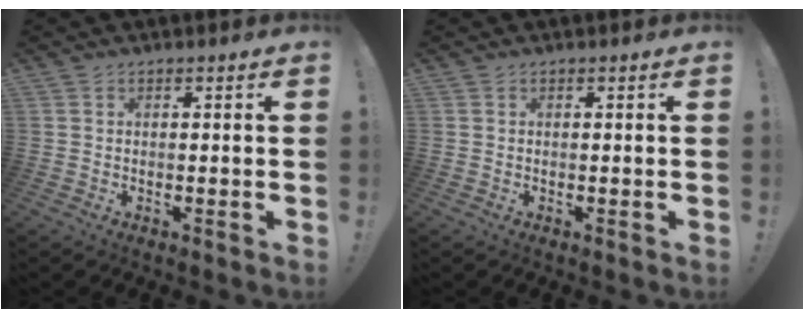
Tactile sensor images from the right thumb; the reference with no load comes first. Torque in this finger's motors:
{"motor_torque": [0.00, 0.00, 0.02, 0.00, 0.01]}